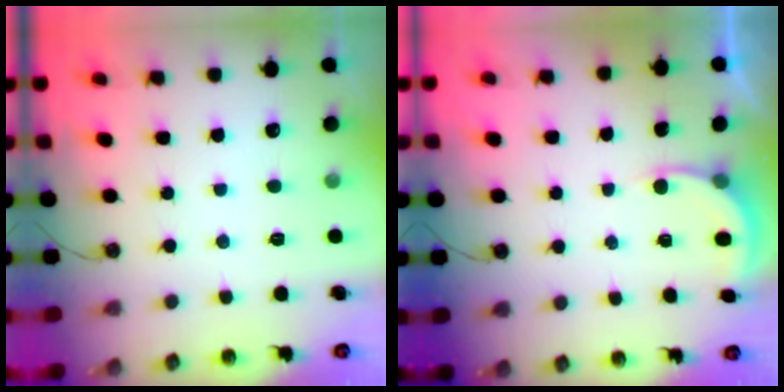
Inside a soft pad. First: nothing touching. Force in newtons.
{"total": 2.9, "press": 2.9, "slide": 0.2}